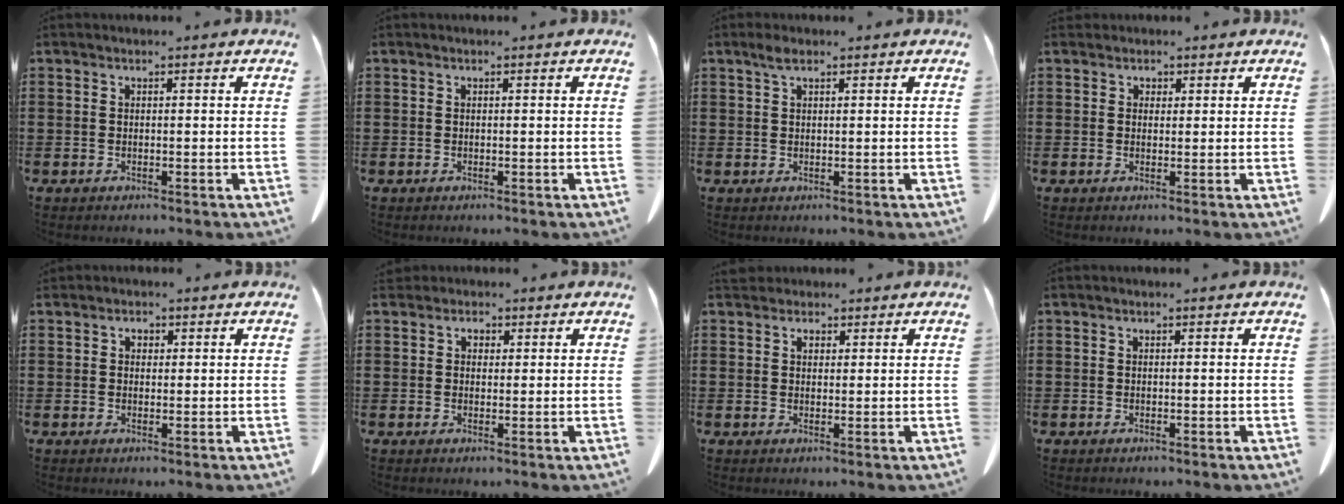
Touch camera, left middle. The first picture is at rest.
{"total": 0.0}
{"total": 1.7, "force": [0.9, 0.5, 1.4], "torque": [-0.030, 0.001, 0.016]}
{"total": 1.3, "force": [1.0, 0.8, 0.1], "torque": [0.003, -0.002, 0.019]}
{"total": 1.3, "force": [0.7, 1.0, 0.5], "torque": [-0.005, 0.000, 0.012]}
{"total": 1.9, "force": [1.2, 1.4, 0.4], "torque": [-0.006, 0.004, 0.022]}
{"total": 2.0, "force": [1.6, 1.2, 0.5], "torque": [-0.007, 0.003, 0.029]}
{"total": 0.0}